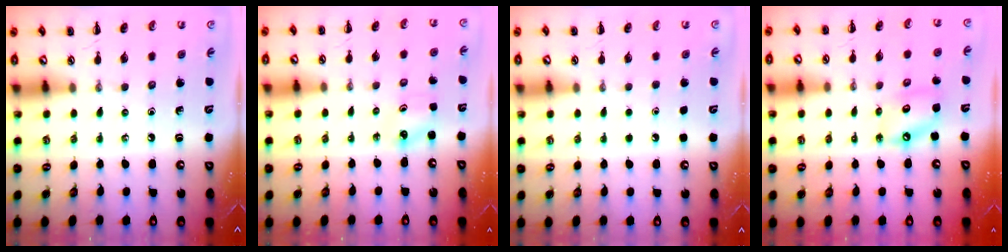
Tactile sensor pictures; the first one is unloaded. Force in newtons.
{"total": 2.0, "press": 2.0, "slide": 0.6}
{"total": 1.7, "press": 1.7, "slide": 0.1}
{"total": 7.9, "press": 7.8, "slide": 1.7}